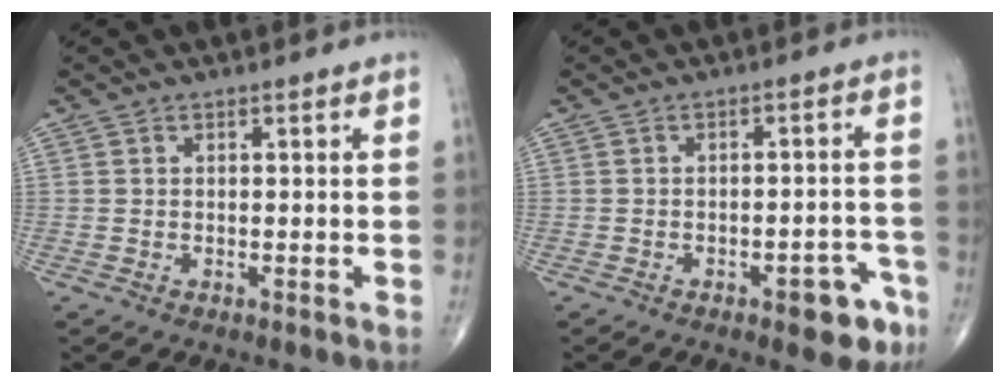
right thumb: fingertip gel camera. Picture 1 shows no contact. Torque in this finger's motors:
{"motor_torque": [0.82, 0.36, 0.33, -0.55, 0.02]}